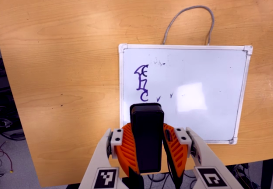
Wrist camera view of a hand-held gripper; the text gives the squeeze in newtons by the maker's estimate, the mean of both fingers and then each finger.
{"total": 7.1, "left": 6.4, "right": 7.8}